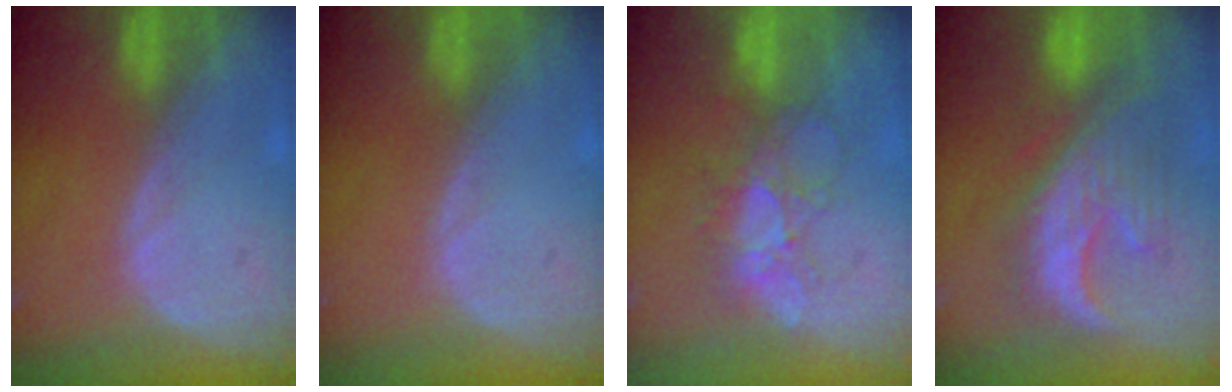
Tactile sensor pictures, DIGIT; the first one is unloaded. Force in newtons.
{"total": 0.0}
{"total": 6.0, "press": 5.8, "slide": 1.6}
{"total": 9.5, "press": 9.4, "slide": 1.2}